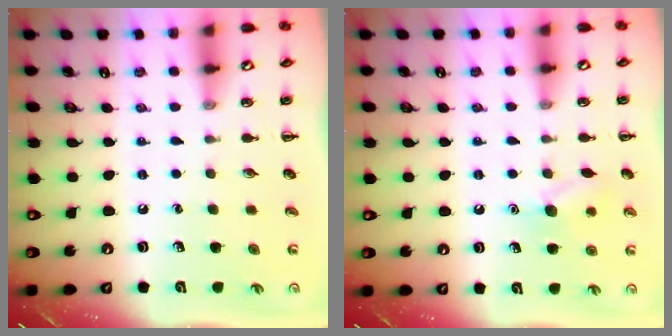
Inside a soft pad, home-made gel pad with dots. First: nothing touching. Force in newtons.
{"total": 8.3, "press": 8.2, "slide": 1.1}